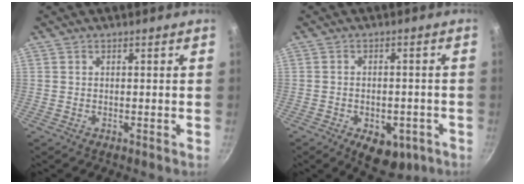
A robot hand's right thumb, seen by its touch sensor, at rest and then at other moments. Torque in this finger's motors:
{"motor_torque": [-0.29, 0.18, 0.34, 0.41, 0.06]}